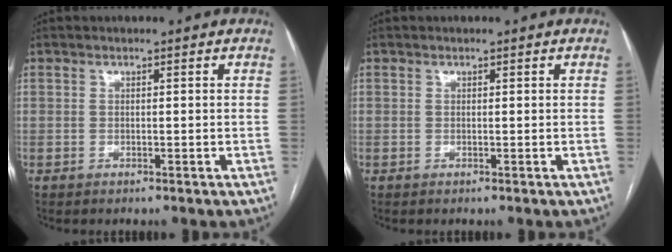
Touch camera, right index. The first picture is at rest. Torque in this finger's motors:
{"motor_torque": [0.00, 0.10, 0.08, 0.01]}